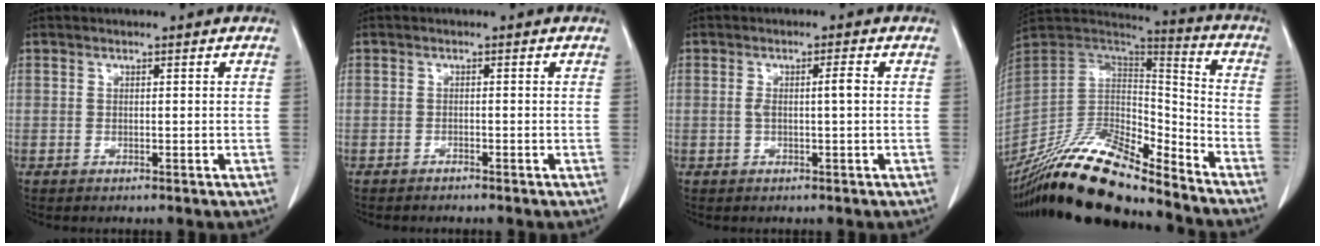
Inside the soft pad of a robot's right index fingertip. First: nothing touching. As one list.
[{"total": 0.9, "force": [-0.9, 0.0, 0.2], "torque": [-0.002, 0.002, -0.011]}, {"total": 2.5, "force": [0.0, 0.1, 2.5], "torque": [-0.046, 0.007, 0.006]}, {"total": 22.2, "force": [-19.1, 4.5, 10.4], "torque": [-0.218, 0.001, -0.344]}]